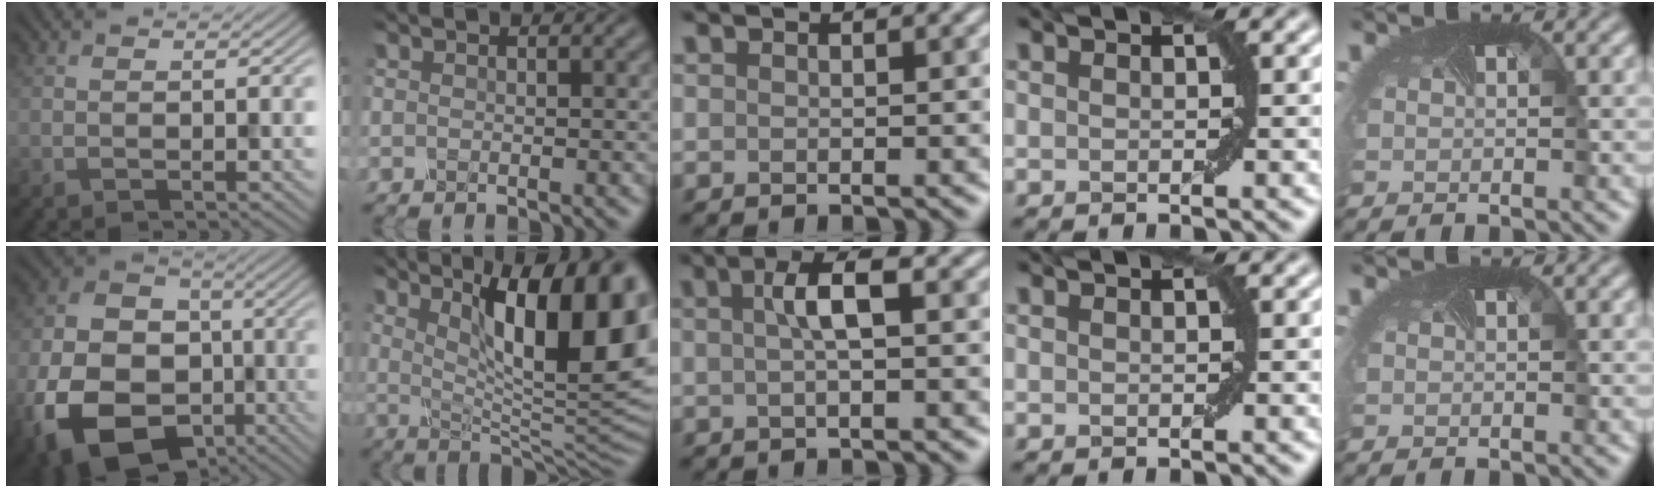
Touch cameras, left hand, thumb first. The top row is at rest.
{"thumb": {"total": 17.3, "force": [-6.4, 13.0, 9.4], "torque": [-0.219, -0.046, -0.114]}, "index": {"total": 15.2, "force": [5.2, 4.8, 13.5], "torque": [-0.176, -0.005, 0.087]}, "middle": {"total": 3.0, "force": [0.4, 0.6, 2.9], "torque": [-0.051, 0.012, 0.004]}}